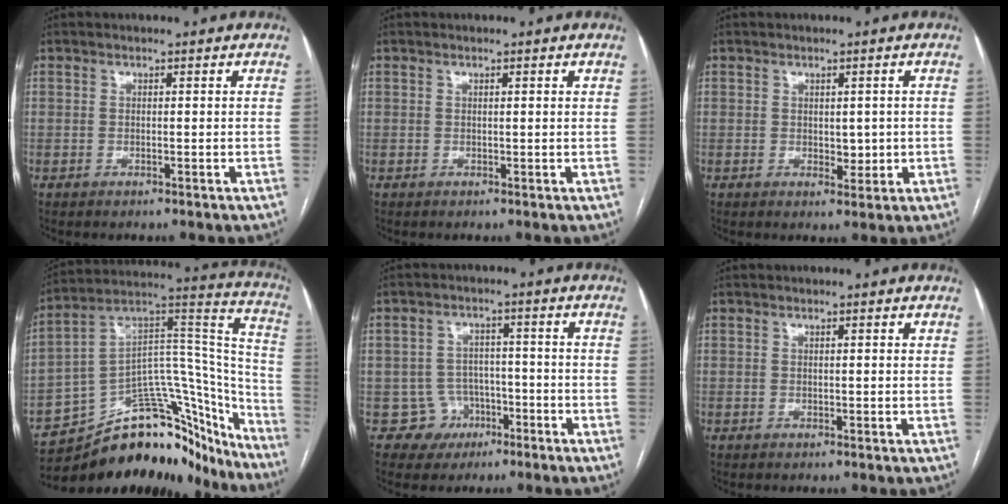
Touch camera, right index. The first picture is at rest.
{"total": 0.6, "force": [0.3, 0.1, 0.5], "torque": [-0.010, 0.004, 0.002]}
{"total": 2.5, "force": [0.0, 1.5, 1.9], "torque": [-0.024, -0.003, 0.007]}
{"total": 29.0, "force": [-24.0, 10.9, 12.0], "torque": [-0.117, 0.063, -0.349]}
{"total": 5.3, "force": [-2.3, 4.8, -0.5], "torque": [0.020, 0.017, -0.034]}
{"total": 0.8, "force": [0.5, 0.2, 0.6], "torque": [-0.011, 0.004, 0.003]}